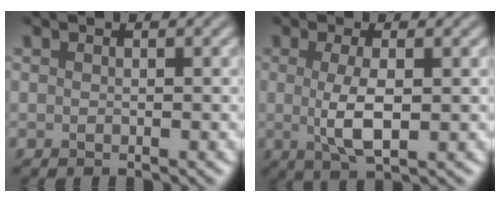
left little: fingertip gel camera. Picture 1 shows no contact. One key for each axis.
{"total": 3.7, "fx": 0.1, "fy": 1.0, "fz": 3.5, "tx": -0.073, "ty": -0.003, "tz": 0.004}